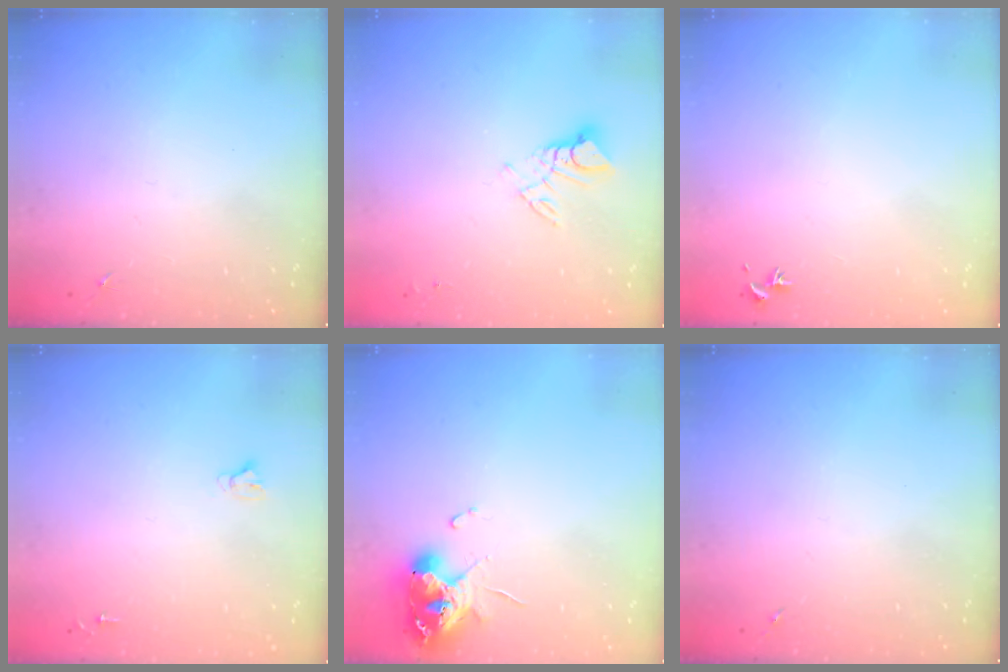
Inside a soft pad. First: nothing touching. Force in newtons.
{"total": 6.8, "press": 6.8, "slide": 0.5}
{"total": 0.7, "press": 0.5, "slide": 0.4}
{"total": 2.4, "press": 2.4, "slide": 0.2}
{"total": 11.1, "press": 11.0, "slide": 1.2}
{"total": 0.0}